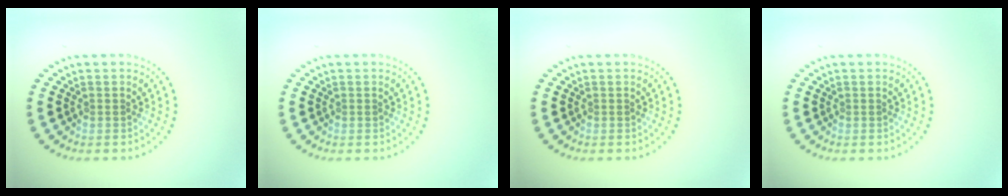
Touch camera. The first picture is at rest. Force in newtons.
{"total": 0.0}
{"total": 0.0}
{"total": 0.0}